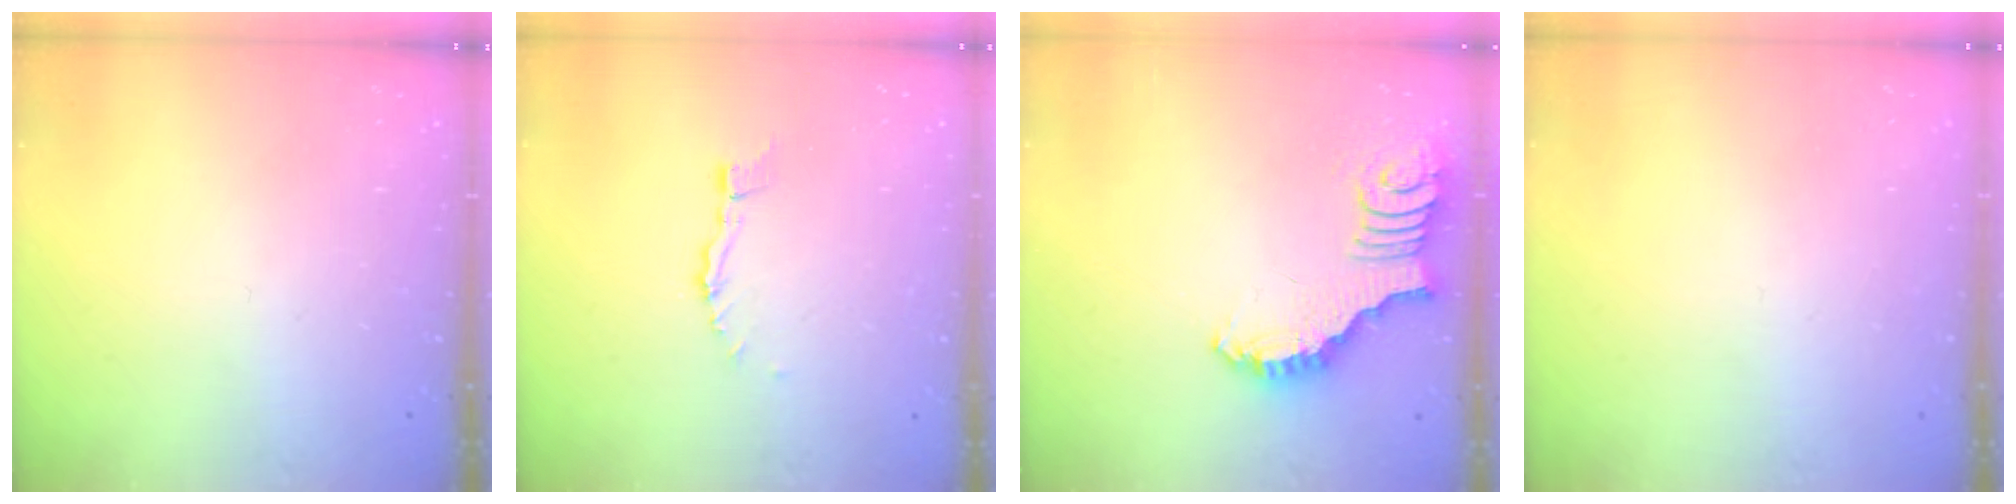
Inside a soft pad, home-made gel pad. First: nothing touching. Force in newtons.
{"total": 3.8, "press": 3.8, "slide": 0.3}
{"total": 2.6, "press": 2.6, "slide": 0.5}
{"total": 0.0}